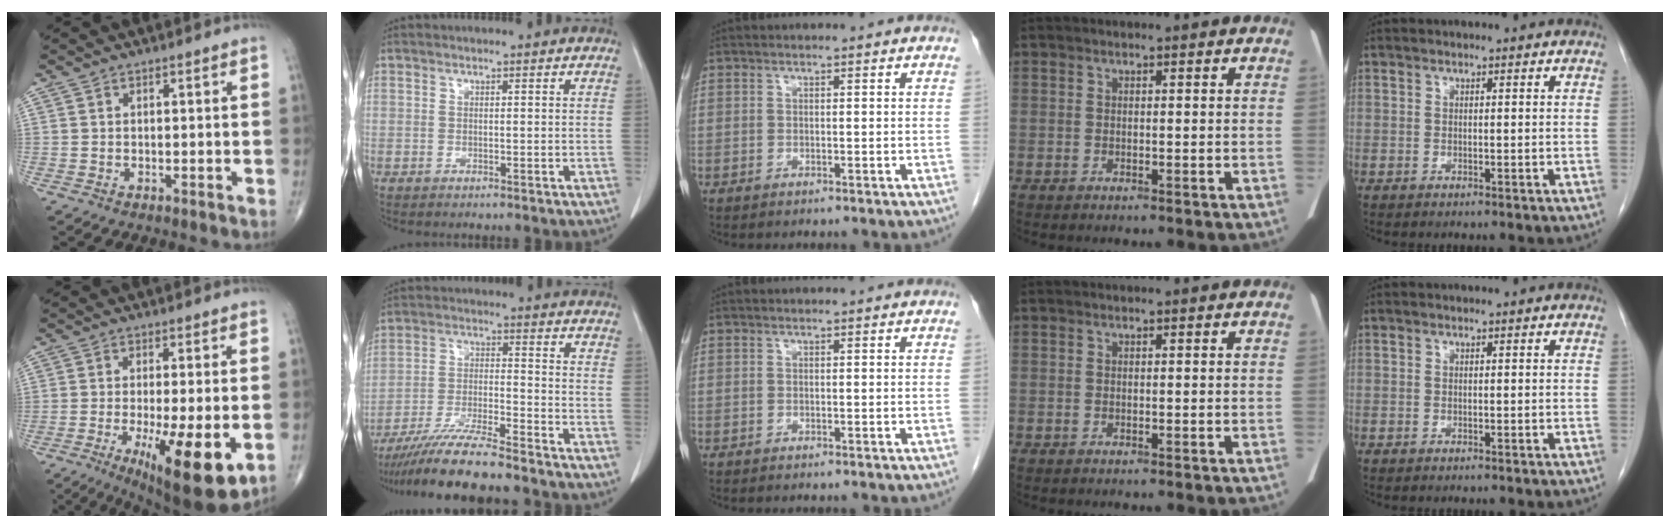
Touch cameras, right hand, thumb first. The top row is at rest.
{"thumb": {"total": 15.9, "force": [-4.7, 4.1, 14.6], "torque": [-0.203, -0.020, -0.058]}, "index": {"total": 12.8, "force": [-11.2, 0.5, 6.2], "torque": [-0.104, -0.016, -0.190]}}